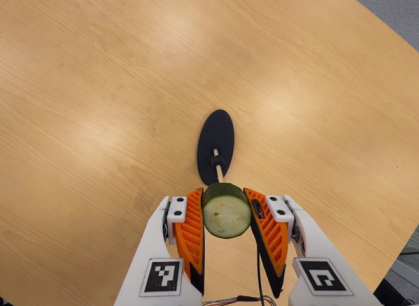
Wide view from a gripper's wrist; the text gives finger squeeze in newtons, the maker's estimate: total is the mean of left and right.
{"total": 10.3, "left": 9.3, "right": 11.4}